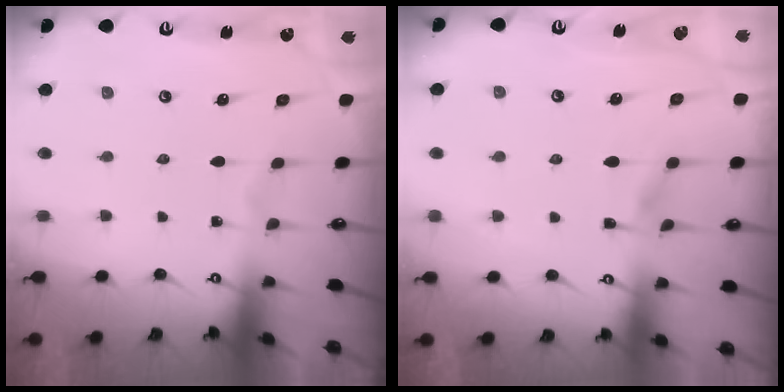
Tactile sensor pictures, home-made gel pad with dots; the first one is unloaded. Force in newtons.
{"total": 5.5, "press": 5.5, "slide": 0.6}